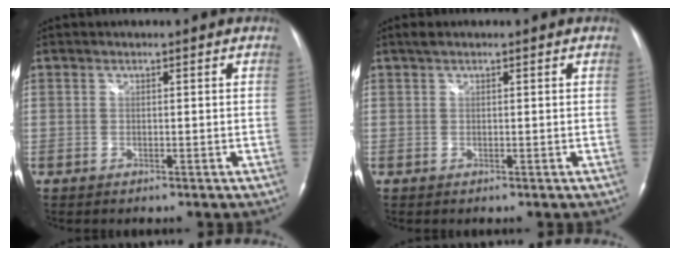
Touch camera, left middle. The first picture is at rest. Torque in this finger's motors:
{"motor_torque": [0.21, 0.11, -0.12, 0.00]}